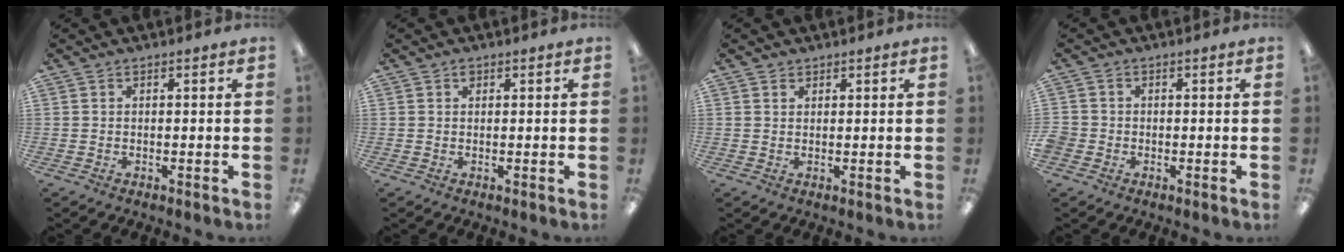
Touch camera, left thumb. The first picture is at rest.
{"total": 0.9, "force": [0.5, 0.6, 0.5], "torque": [-0.010, 0.002, 0.009]}
{"total": 1.0, "force": [0.8, 0.6, 0.0], "torque": [-0.001, 0.000, 0.016]}
{"total": 2.4, "force": [-0.9, 2.1, 0.7], "torque": [-0.010, 0.006, -0.017]}